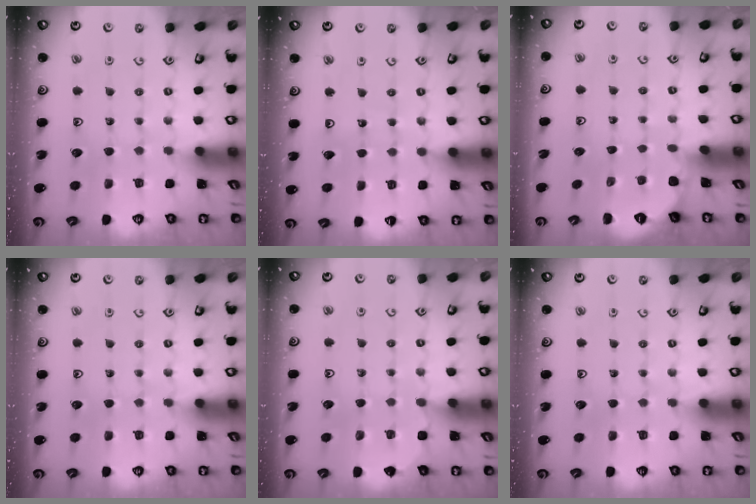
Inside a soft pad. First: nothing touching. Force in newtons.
{"total": 3.6, "press": 3.5, "slide": 0.4}
{"total": 0.0}
{"total": 0.0}
{"total": 6.2, "press": 6.2, "slide": 0.7}
{"total": 0.0}